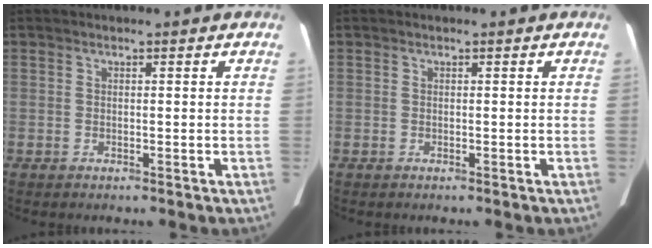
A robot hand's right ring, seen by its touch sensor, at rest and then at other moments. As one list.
[{"total": 0.0}]